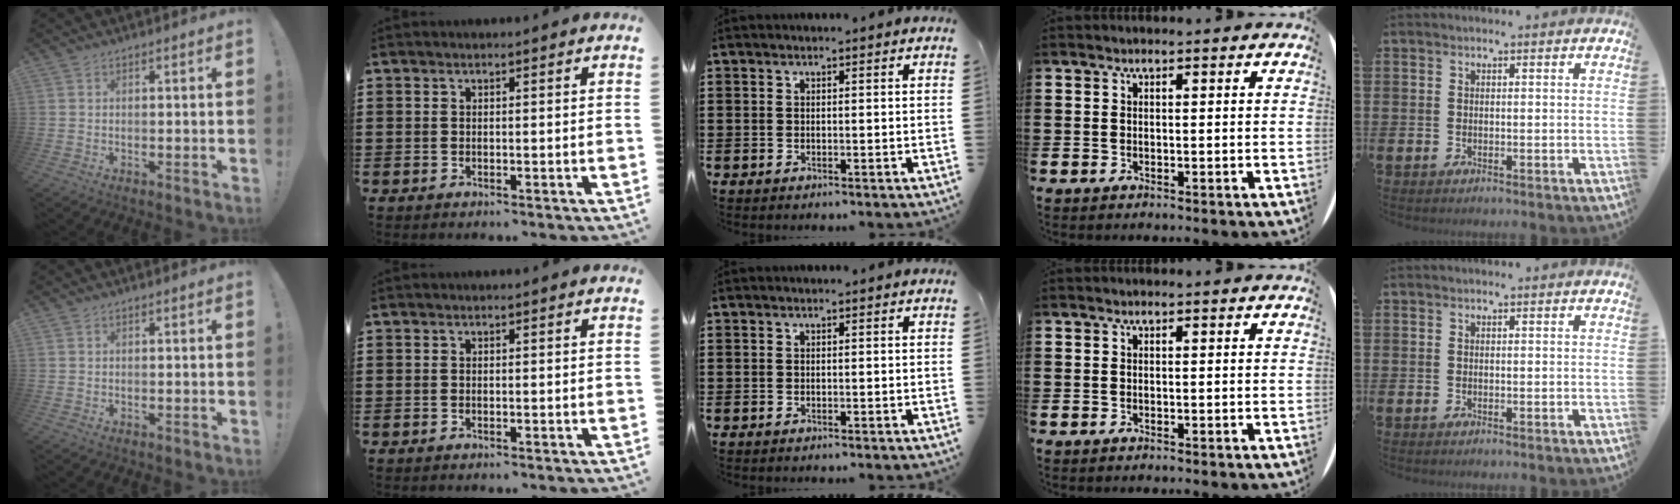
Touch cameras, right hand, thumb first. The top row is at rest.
{}